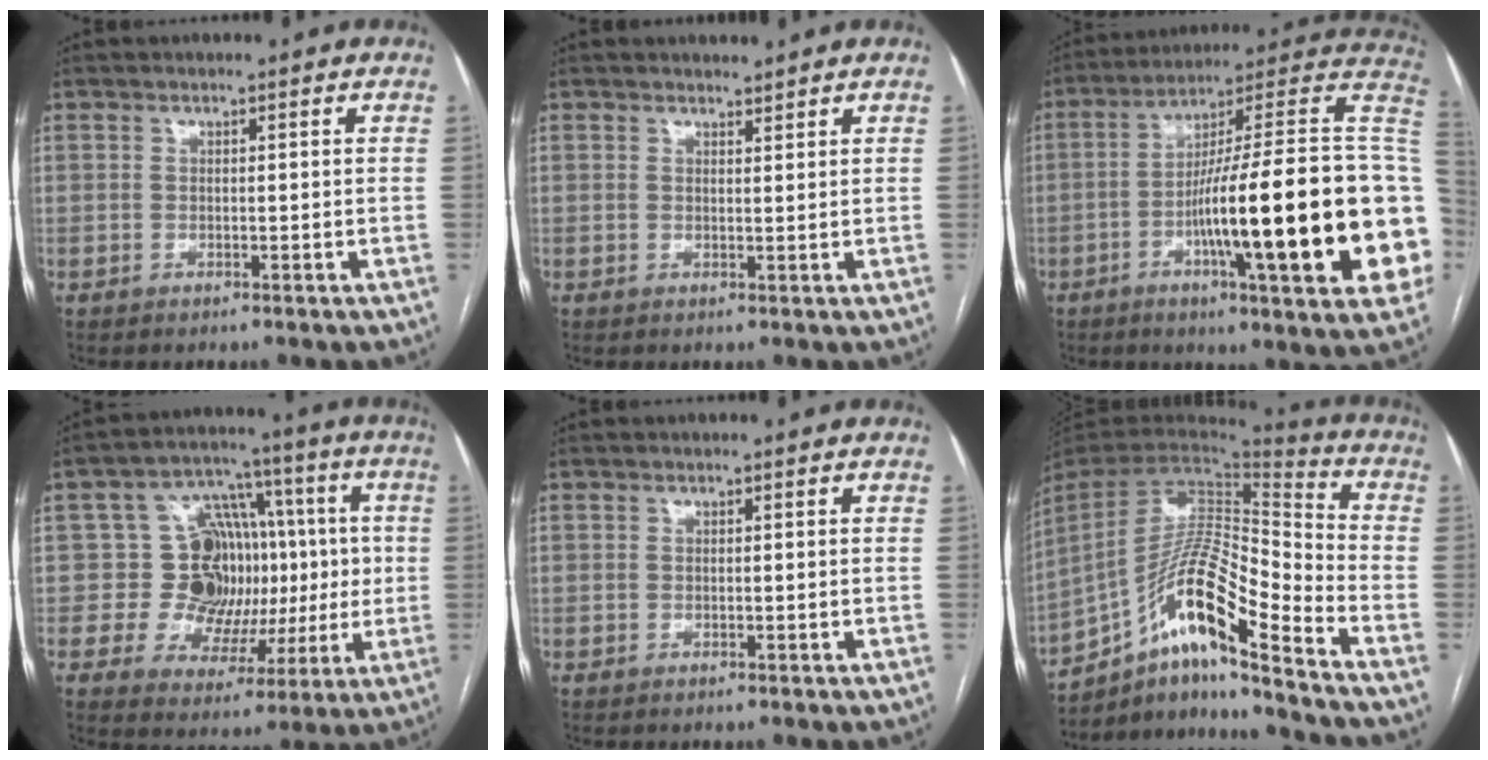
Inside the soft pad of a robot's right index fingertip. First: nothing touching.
{"total": 1.7, "force": [1.7, 0.2, 0.3], "torque": [-0.006, 0.001, 0.028]}
{"total": 30.4, "force": [-5.1, 2.5, 29.9], "torque": [-0.336, 0.009, -0.091]}
{"total": 13.7, "force": [0.7, 11.1, 8.0], "torque": [-0.091, 0.050, 0.028]}
{"total": 0.0}
{"total": 18.2, "force": [-11.8, 1.3, 13.8], "torque": [-0.268, 0.008, -0.213]}